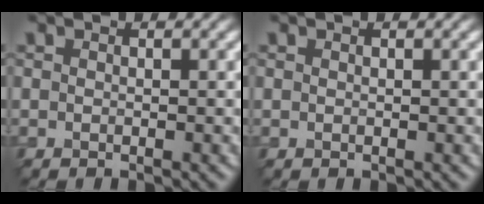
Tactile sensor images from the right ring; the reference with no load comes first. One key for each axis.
{"total": 0.0}